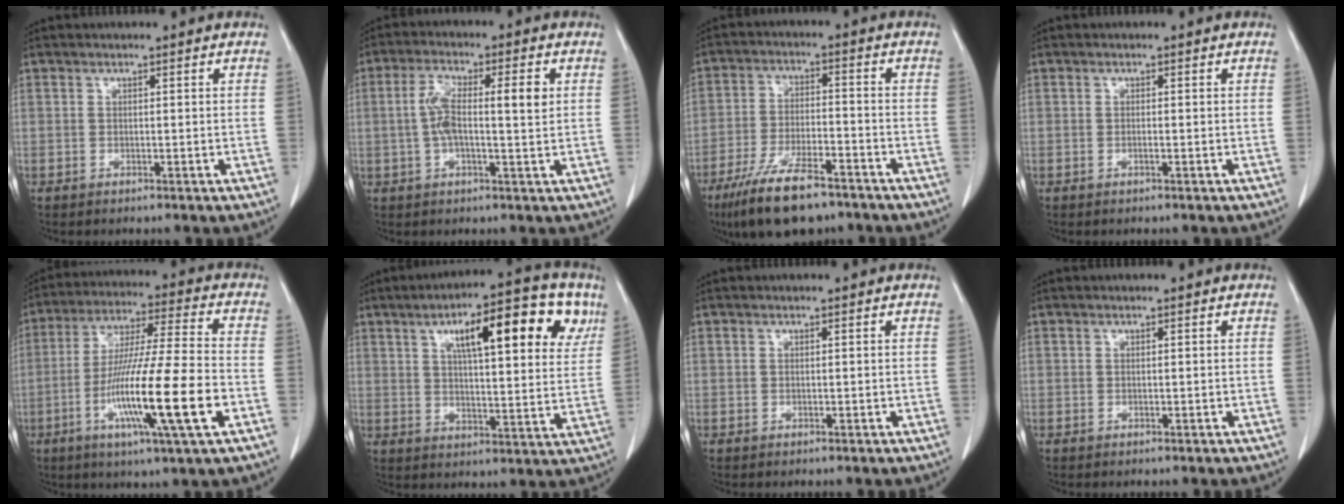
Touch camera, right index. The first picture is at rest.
{"total": 9.0, "force": [1.0, 2.4, 8.6], "torque": [-0.168, 0.023, 0.016]}
{"total": 13.6, "force": [-9.6, 4.0, 8.8], "torque": [-0.170, -0.018, -0.168]}
{"total": 0.9, "force": [-0.3, 0.3, 0.8], "torque": [-0.020, 0.002, -0.003]}
{"total": 18.8, "force": [-6.0, 0.4, 17.9], "torque": [-0.332, -0.023, -0.107]}
{"total": 18.6, "force": [8.5, 5.1, 15.8], "torque": [-0.229, 0.030, 0.122]}
{"total": 0.0}
{"total": 0.0}